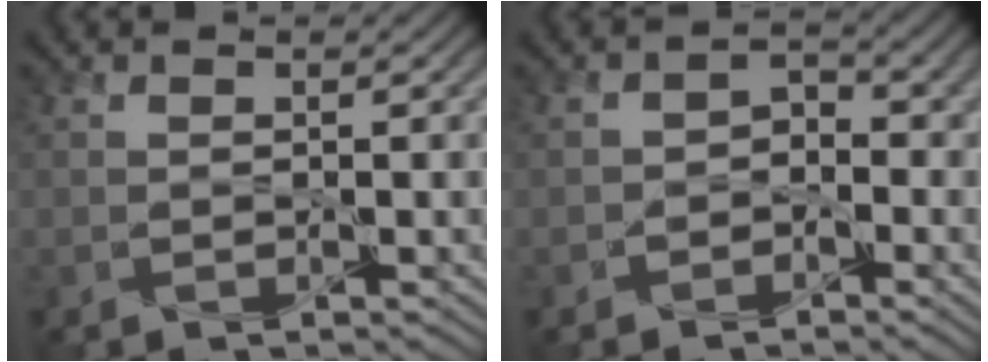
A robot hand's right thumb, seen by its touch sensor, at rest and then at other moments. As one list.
[{"total": 2.7, "force": [-1.5, 2.0, 1.2], "torque": [-0.012, 0.004, -0.027]}]